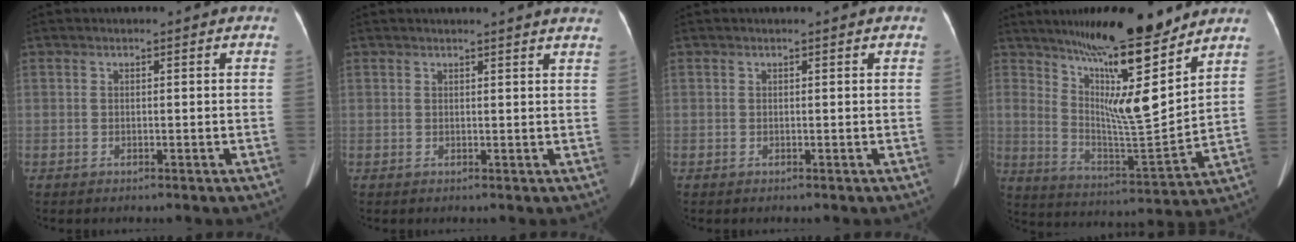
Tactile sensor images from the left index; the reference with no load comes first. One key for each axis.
{"total": 7.0, "fx": 6.5, "fy": -0.3, "fz": 2.3, "tx": -0.028, "ty": 0.004, "tz": 0.052}
{"total": 0.0}
{"total": 16.9, "fx": 11.9, "fy": 1.3, "fz": 11.9, "tx": -0.193, "ty": -0.027, "tz": 0.205}